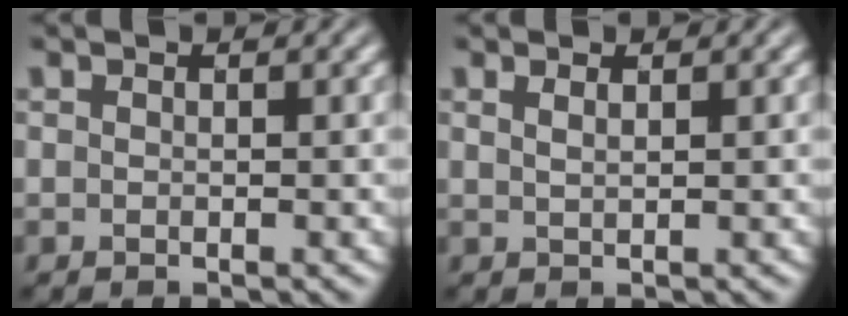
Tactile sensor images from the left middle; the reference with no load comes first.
{"total": 1.0, "force": [0.5, 0.4, 0.7], "torque": [-0.011, 0.003, 0.006]}